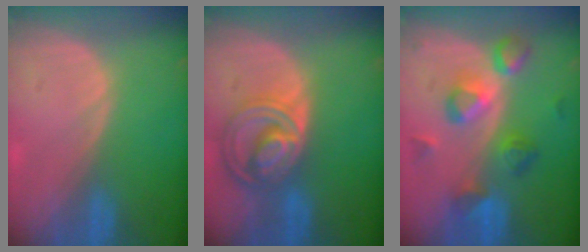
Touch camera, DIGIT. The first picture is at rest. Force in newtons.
{"total": 8.5, "press": 7.3, "slide": 4.3}
{"total": 7.7, "press": 7.7, "slide": 0.6}